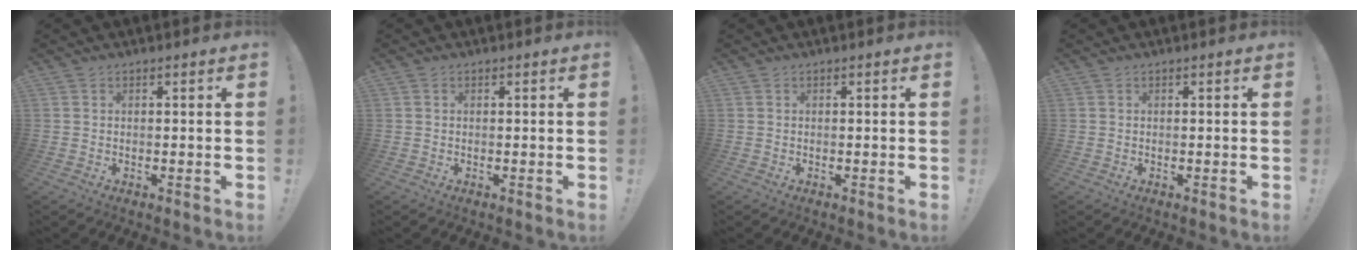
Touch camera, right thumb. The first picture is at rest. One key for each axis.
{"total": 0.0}
{"total": 0.0}
{"total": 0.0}